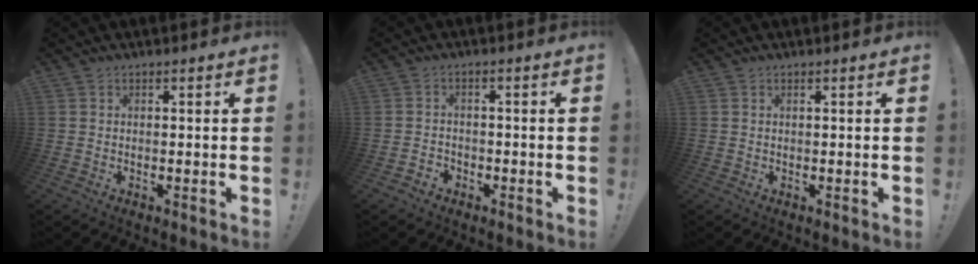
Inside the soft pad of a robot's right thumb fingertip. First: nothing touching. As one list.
[{"total": 2.7, "force": [-2.1, 1.5, 0.5], "torque": [-0.010, 0.004, -0.042]}, {"total": 0.0}]